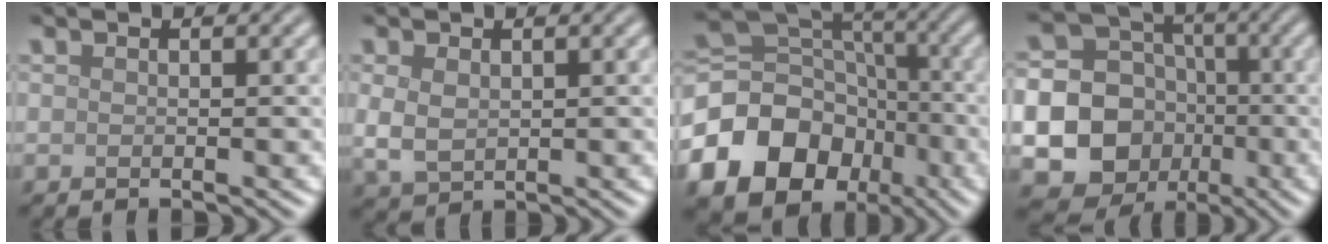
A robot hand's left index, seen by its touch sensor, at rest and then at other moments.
{"total": 2.7, "force": [0.3, 2.0, 1.9], "torque": [-0.046, -0.003, 0.010]}
{"total": 17.6, "force": [-8.1, 14.3, 6.3], "torque": [-0.150, -0.041, -0.148]}
{"total": 23.4, "force": [-5.8, 22.1, 5.2], "torque": [-0.153, -0.035, -0.130]}